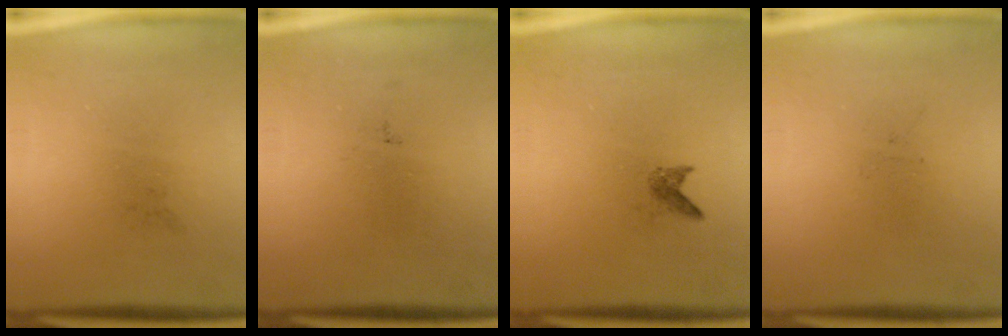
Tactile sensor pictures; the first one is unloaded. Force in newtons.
{"total": 0.0}
{"total": 0.9}
{"total": 0.0}